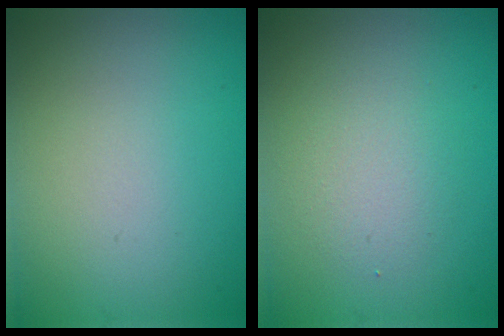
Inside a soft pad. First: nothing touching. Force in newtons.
{"total": 2.4, "press": 2.4, "slide": 0.2}